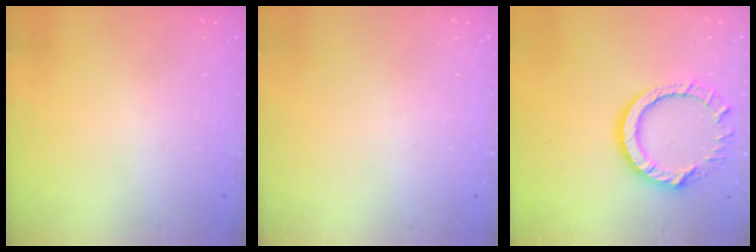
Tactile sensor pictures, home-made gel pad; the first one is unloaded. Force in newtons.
{"total": 0.0}
{"total": 12.6, "press": 12.6, "slide": 1.2}